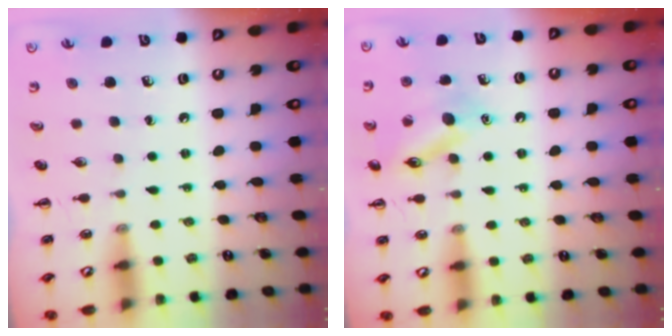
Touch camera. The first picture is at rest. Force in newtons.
{"total": 13.7, "press": 13.7, "slide": 1.0}